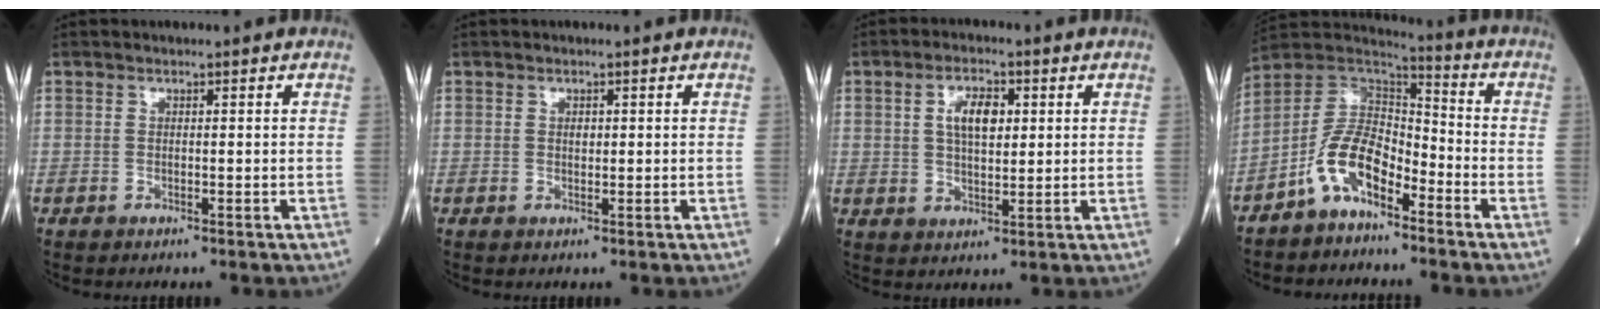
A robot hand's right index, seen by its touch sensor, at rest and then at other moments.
{"total": 0.8, "force": [0.2, 0.5, 0.6], "torque": [-0.009, 0.001, 0.002]}
{"total": 5.7, "force": [1.6, 2.5, 4.9], "torque": [-0.090, 0.009, 0.030]}
{"total": 10.2, "force": [-5.7, 4.7, 7.1], "torque": [-0.154, 0.020, -0.114]}